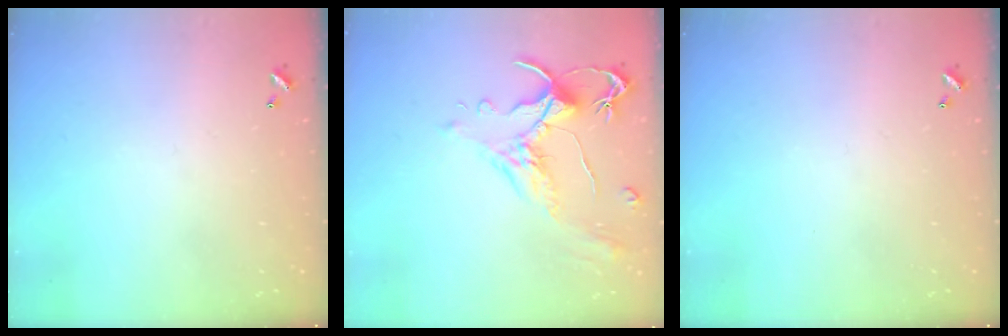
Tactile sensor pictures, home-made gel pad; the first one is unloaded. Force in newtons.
{"total": 1.5, "press": 1.0, "slide": 1.1}
{"total": 0.0}